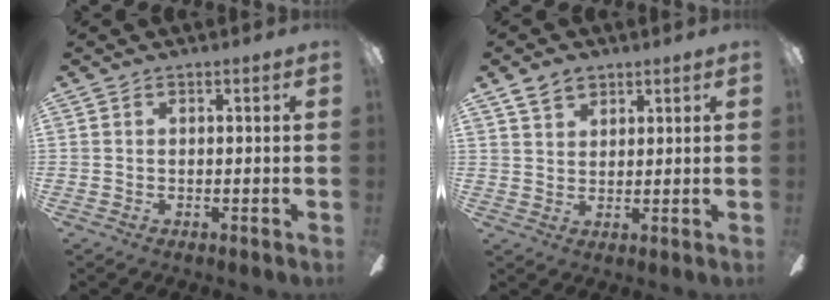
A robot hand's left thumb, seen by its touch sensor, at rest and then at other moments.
{"total": 5.2, "force": [3.8, 3.1, 1.7], "torque": [-0.029, -0.007, 0.070]}